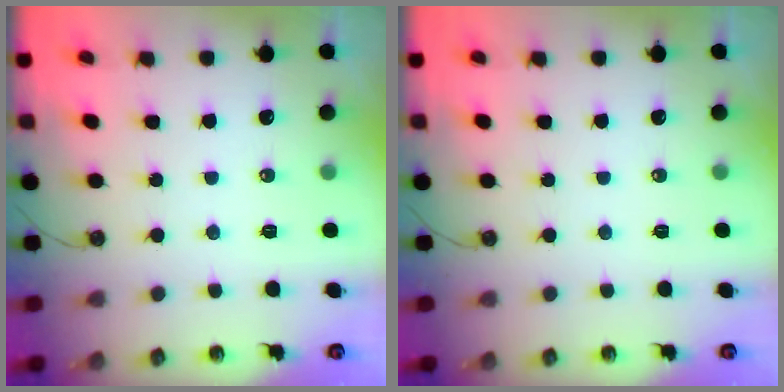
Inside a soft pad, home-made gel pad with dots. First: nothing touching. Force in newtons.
{"total": 0.0}